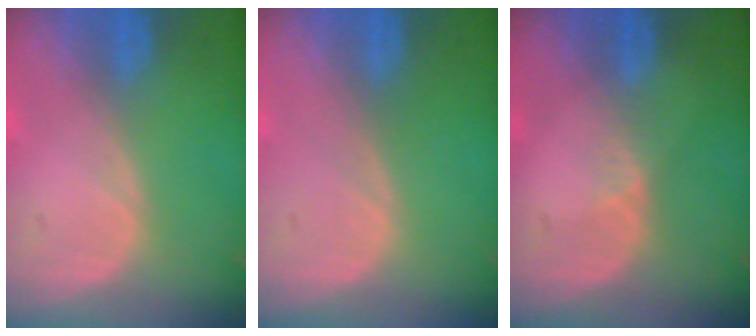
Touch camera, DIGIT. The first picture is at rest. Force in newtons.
{"total": 0.0}
{"total": 1.8, "press": 1.2, "slide": 1.3}